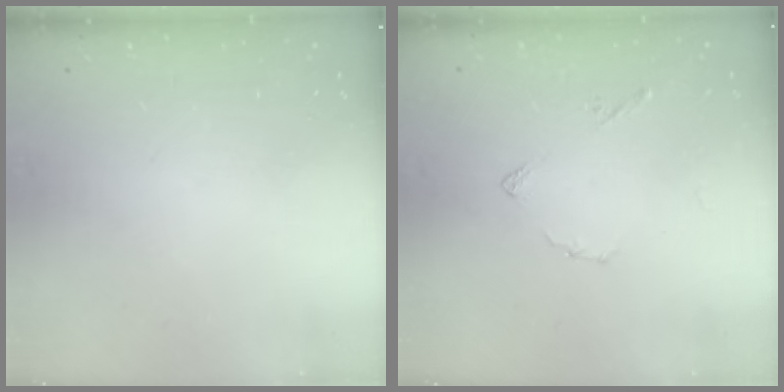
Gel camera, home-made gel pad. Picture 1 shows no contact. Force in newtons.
{"total": 5.1, "press": 5.1, "slide": 0.4}